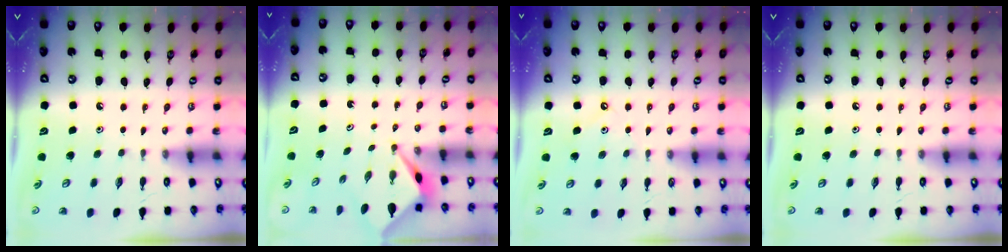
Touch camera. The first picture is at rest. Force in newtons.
{"total": 2.7, "press": 2.7, "slide": 0.1}
{"total": 3.0, "press": 3.0, "slide": 0.4}
{"total": 0.0}